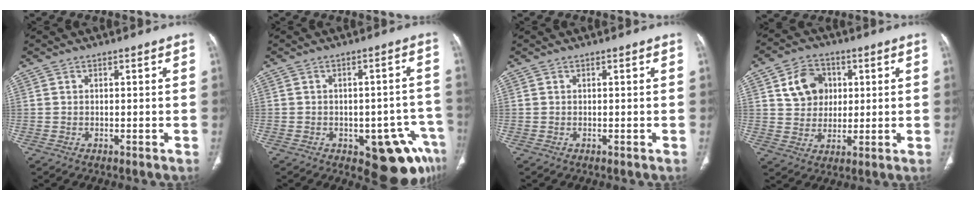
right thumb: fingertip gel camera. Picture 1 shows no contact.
{"total": 11.6, "force": [-5.8, 5.6, 8.4], "torque": [-0.058, 0.031, -0.067]}
{"total": 0.0}
{"total": 9.6, "force": [2.8, 7.9, 4.7], "torque": [-0.044, -0.004, 0.051]}